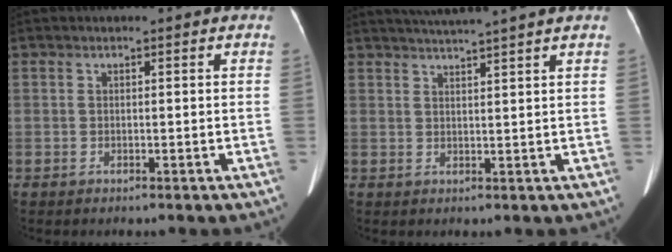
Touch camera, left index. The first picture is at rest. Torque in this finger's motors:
{"motor_torque": [-0.25, -0.12, -0.11, 0.02]}